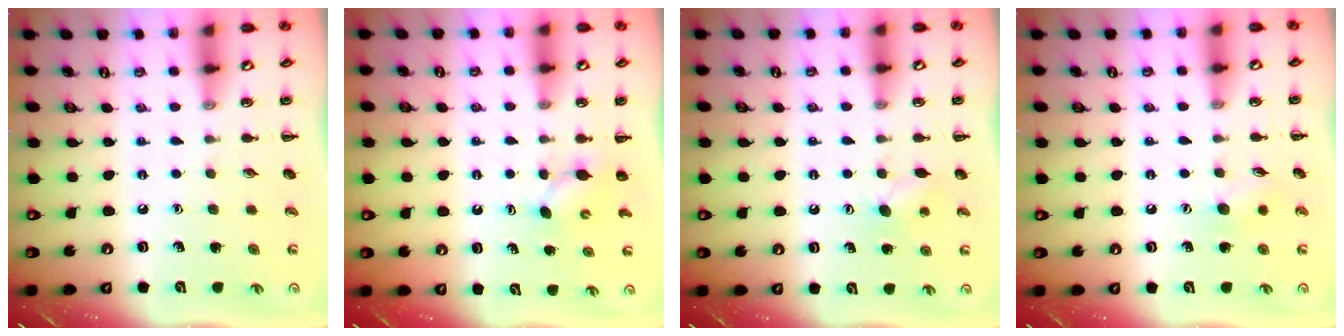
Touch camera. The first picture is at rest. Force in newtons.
{"total": 3.6, "press": 3.5, "slide": 0.8}
{"total": 5.8, "press": 5.6, "slide": 1.2}
{"total": 5.8, "press": 5.8, "slide": 0.8}